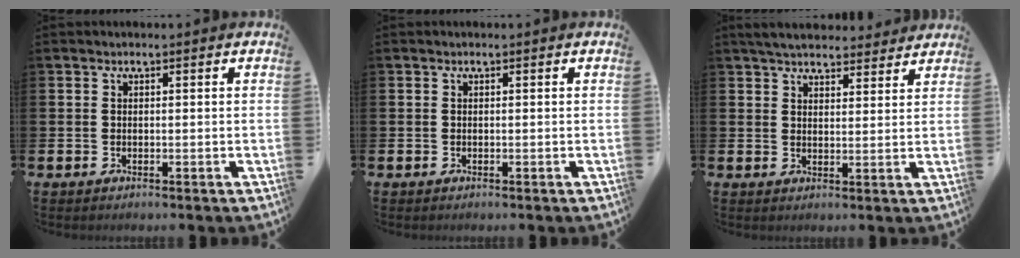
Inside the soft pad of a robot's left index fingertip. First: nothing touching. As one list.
[{"total": 0.0}, {"total": 4.9, "force": [4.7, 1.1, 1.0], "torque": [-0.027, -0.020, 0.085]}]